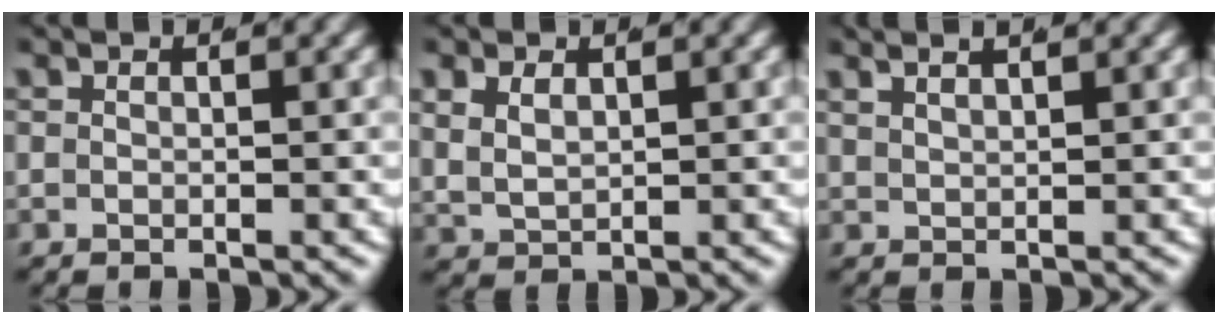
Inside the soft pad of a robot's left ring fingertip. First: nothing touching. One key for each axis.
{"total": 3.3, "fx": 1.2, "fy": 2.7, "fz": 1.5, "tx": -0.051, "ty": -0.005, "tz": 0.031}
{"total": 2.8, "fx": 2.6, "fy": 0.3, "fz": 1.1, "tx": -0.014, "ty": 0.011, "tz": 0.045}